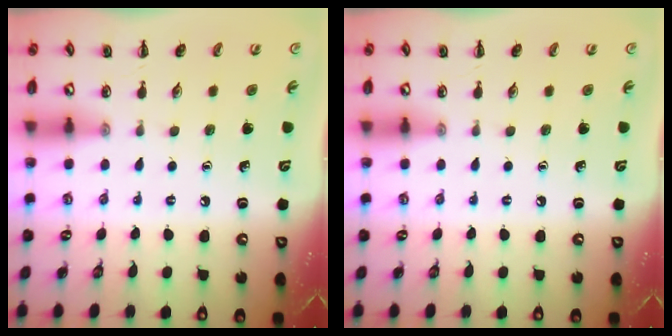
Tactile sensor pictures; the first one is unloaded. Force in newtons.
{"total": 0.0}